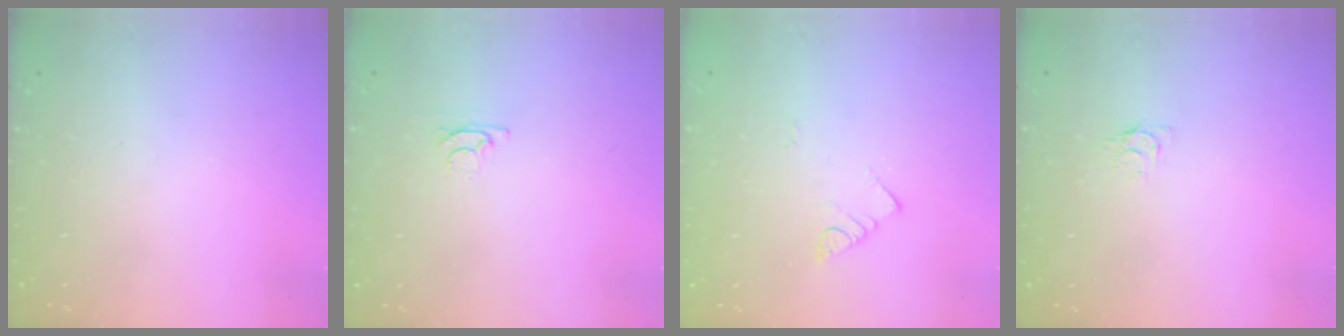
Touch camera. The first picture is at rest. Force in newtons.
{"total": 3.3, "press": 3.3, "slide": 0.5}
{"total": 2.9, "press": 2.9, "slide": 0.3}
{"total": 3.7, "press": 3.6, "slide": 0.4}